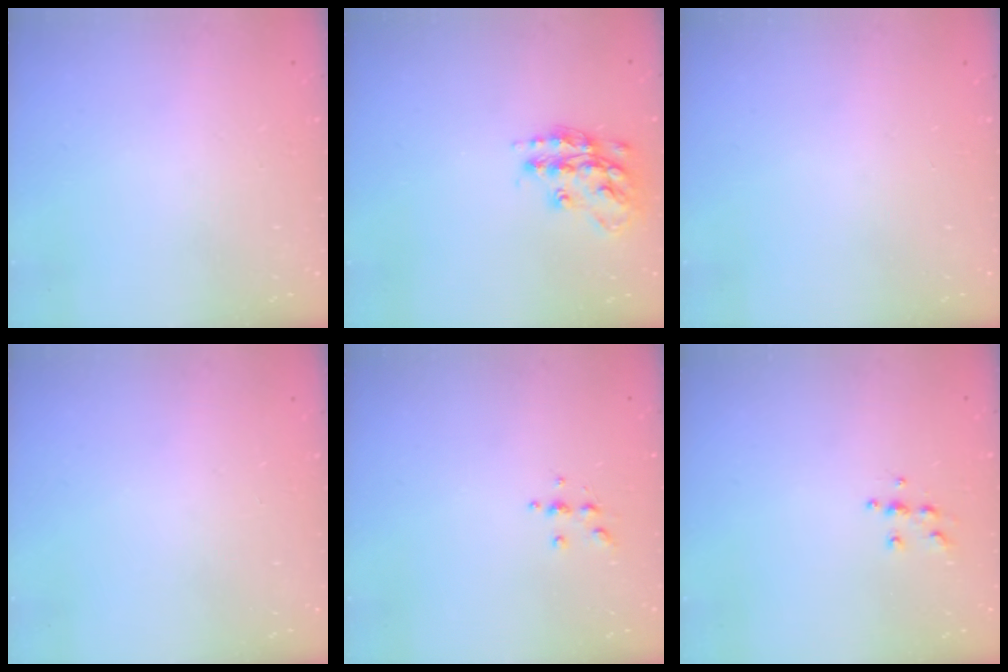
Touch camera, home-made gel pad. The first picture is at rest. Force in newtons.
{"total": 16.1, "press": 16.1, "slide": 1.0}
{"total": 0.0}
{"total": 0.0}
{"total": 4.3, "press": 4.3, "slide": 0.5}
{"total": 5.7, "press": 5.7, "slide": 0.6}